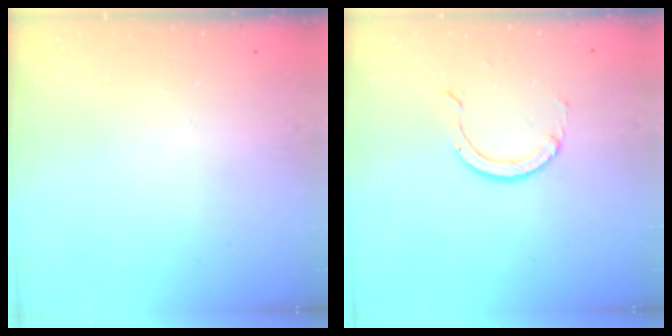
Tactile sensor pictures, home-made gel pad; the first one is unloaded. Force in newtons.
{"total": 3.0, "press": 3.0, "slide": 0.3}